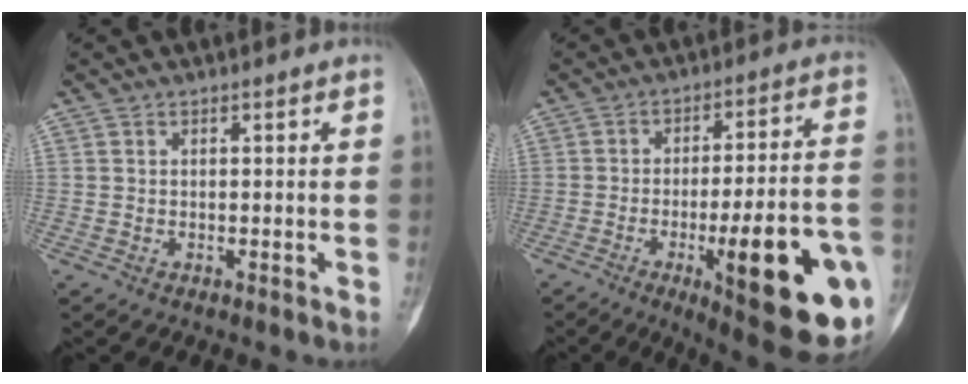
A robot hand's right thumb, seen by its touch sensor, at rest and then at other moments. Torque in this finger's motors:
{"motor_torque": [2.78, 2.23, 1.97, -0.80, 0.49]}